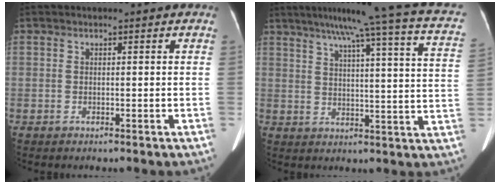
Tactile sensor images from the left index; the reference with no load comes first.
{"total": 21.0, "force": [15.8, -0.6, 13.8], "torque": [-0.208, -0.014, 0.184]}